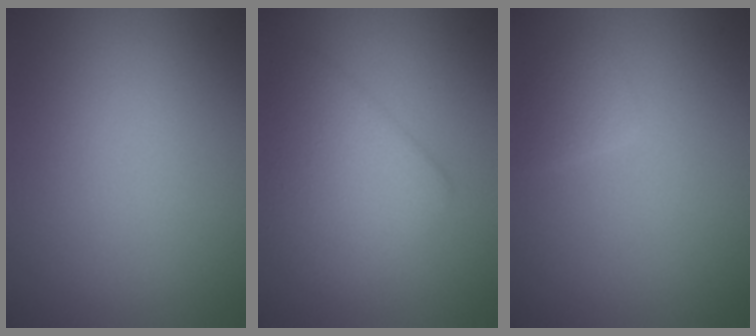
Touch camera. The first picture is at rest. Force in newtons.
{"total": 4.4, "press": 4.4, "slide": 0.4}
{"total": 1.3, "press": 1.3, "slide": 0.1}